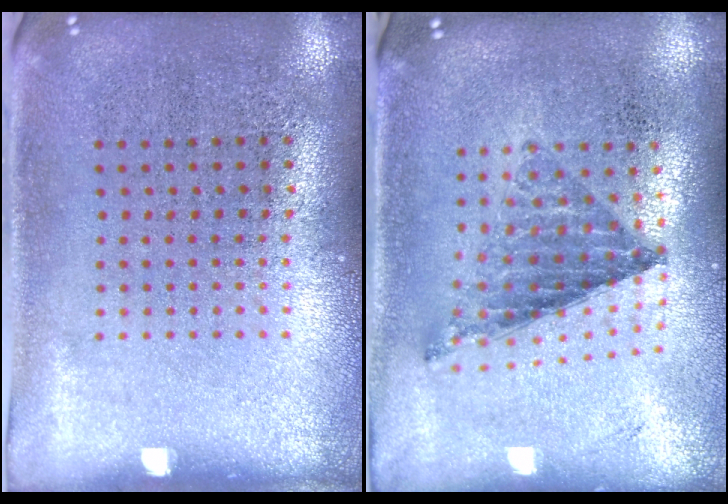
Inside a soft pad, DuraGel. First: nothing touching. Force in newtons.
{"total": 0.8, "press": 0.8, "slide": 0.0}